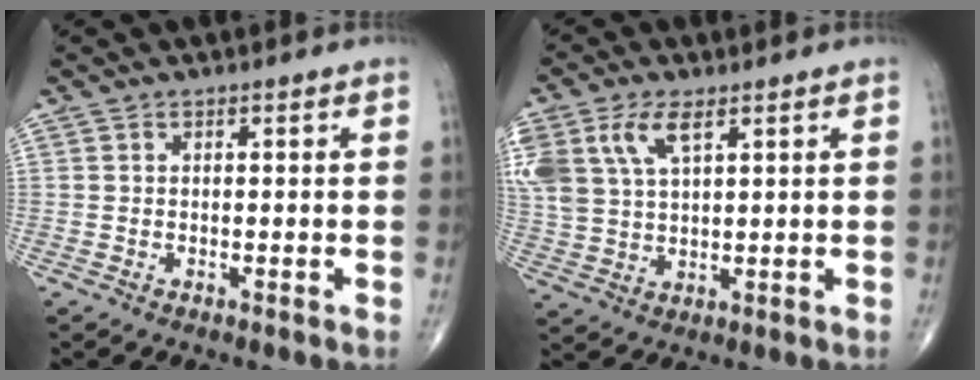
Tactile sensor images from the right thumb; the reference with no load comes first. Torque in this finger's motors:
{"motor_torque": [0.21, 1.27, 1.14, 0.69, 0.12]}